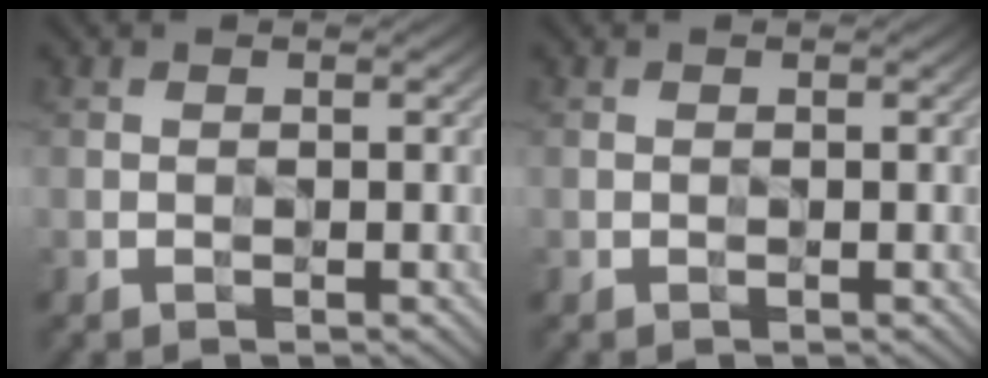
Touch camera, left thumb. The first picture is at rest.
{"total": 0.0}